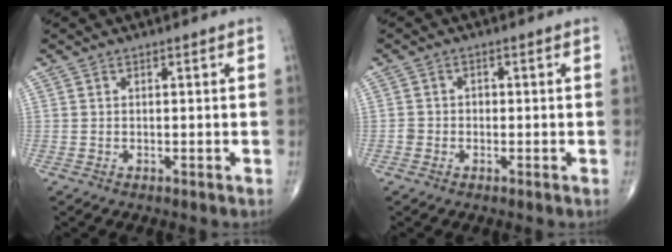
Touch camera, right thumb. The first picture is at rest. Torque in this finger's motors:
{"motor_torque": [0.03, 0.10, 0.16, -0.26, 0.01]}